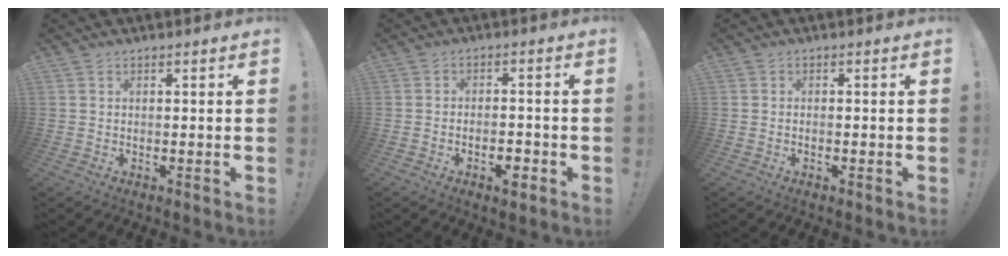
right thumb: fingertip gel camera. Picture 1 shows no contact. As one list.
[{"total": 4.6, "force": [-2.4, 2.3, 3.1], "torque": [-0.037, 0.013, -0.041]}, {"total": 0.7, "force": [-0.5, 0.3, 0.5], "torque": [-0.009, 0.000, -0.009]}]